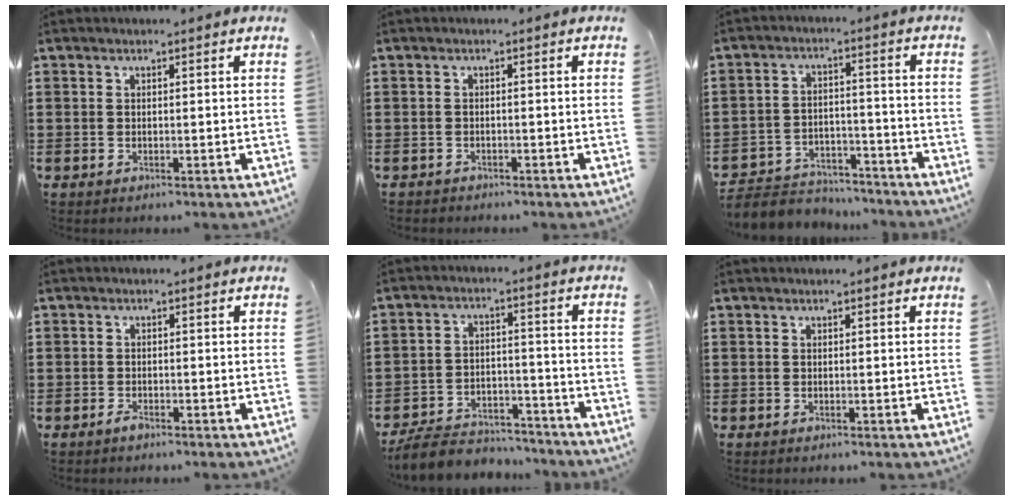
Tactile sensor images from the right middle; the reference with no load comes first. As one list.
[{"total": 0.7, "force": [-0.7, 0.2, -0.1], "torque": [0.000, 0.002, -0.016]}, {"total": 4.7, "force": [-4.6, 1.3, 0.3], "torque": [-0.014, 0.010, -0.097]}, {"total": 1.1, "force": [-0.9, 0.5, 0.4], "torque": [-0.009, -0.004, -0.018]}, {"total": 6.4, "force": [-6.2, 1.5, 1.0], "torque": [-0.025, 0.014, -0.124]}, {"total": 0.0}]